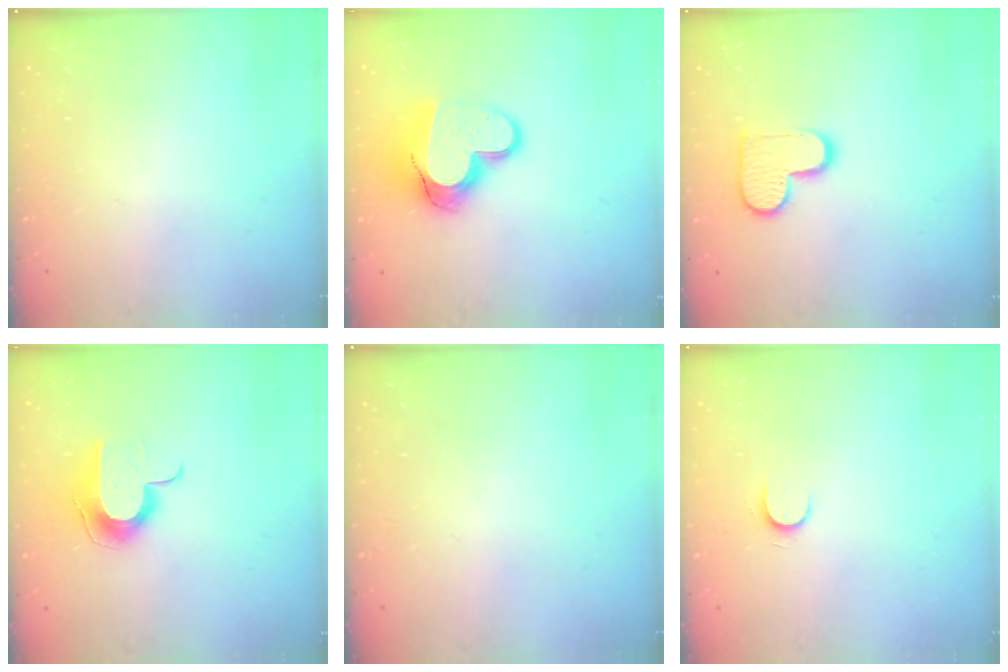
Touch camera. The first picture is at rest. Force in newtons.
{"total": 16.2, "press": 16.2, "slide": 1.3}
{"total": 12.0, "press": 12.0, "slide": 0.7}
{"total": 11.8, "press": 11.8, "slide": 0.7}
{"total": 0.0}
{"total": 5.2, "press": 5.2, "slide": 0.6}